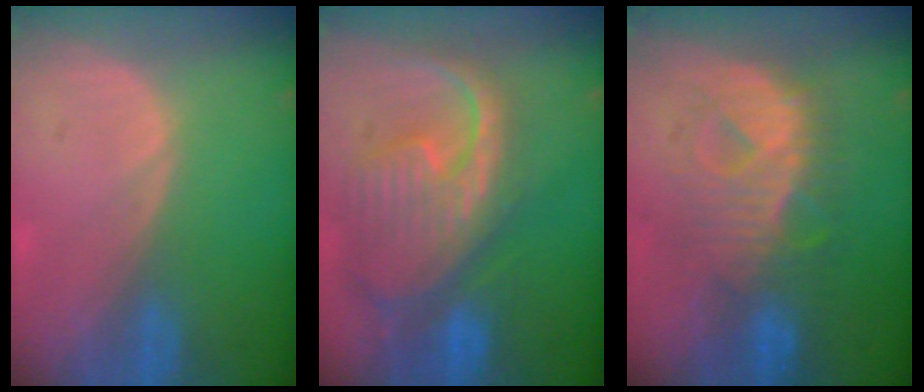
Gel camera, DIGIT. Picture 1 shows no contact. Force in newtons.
{"total": 12.4, "press": 10.6, "slide": 6.4}
{"total": 9.0, "press": 9.0, "slide": 0.3}